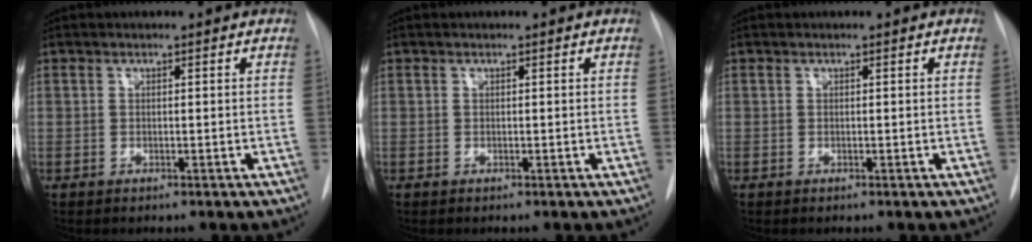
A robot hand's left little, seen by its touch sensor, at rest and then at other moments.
{"total": 0.0}
{"total": 0.0}